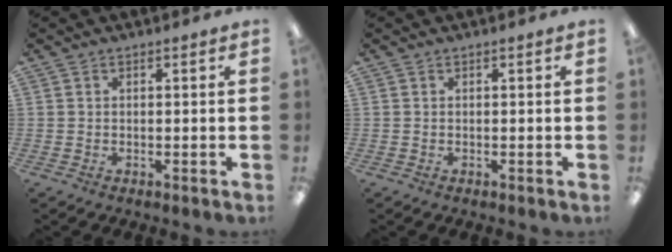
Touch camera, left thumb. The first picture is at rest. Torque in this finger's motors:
{"motor_torque": [-0.24, -0.24, 0.00, 0.00, 0.00]}